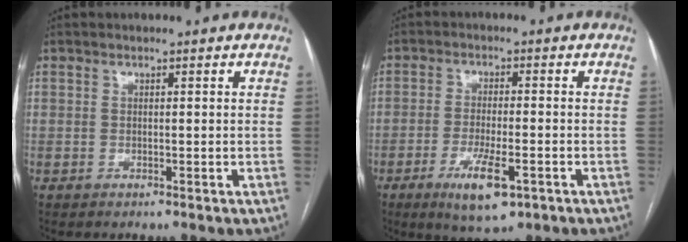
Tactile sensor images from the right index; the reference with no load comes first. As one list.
[{"total": 7.8, "force": [-3.7, 2.0, 6.5], "torque": [-0.121, -0.014, -0.056]}]